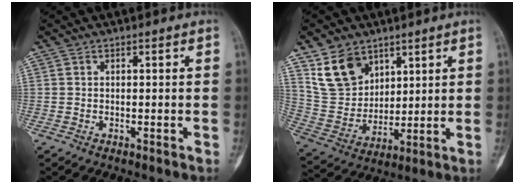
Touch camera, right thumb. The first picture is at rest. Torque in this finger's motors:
{"motor_torque": [0.31, 0.76, 0.24, -0.02, 0.06]}